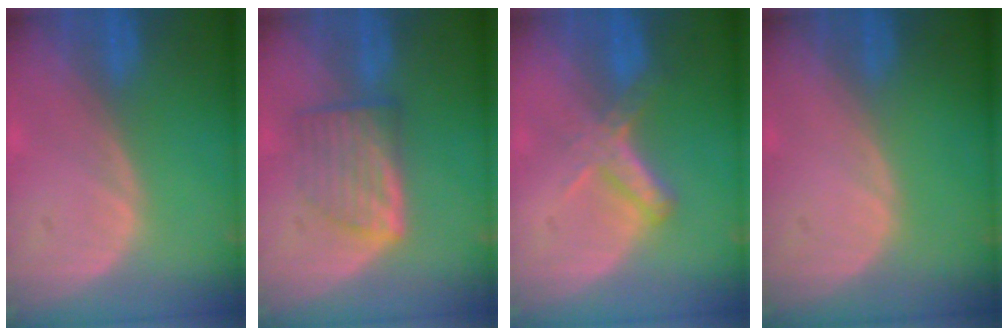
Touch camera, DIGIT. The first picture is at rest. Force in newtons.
{"total": 6.6, "press": 6.1, "slide": 2.5}
{"total": 5.5, "press": 4.7, "slide": 2.7}
{"total": 0.0}